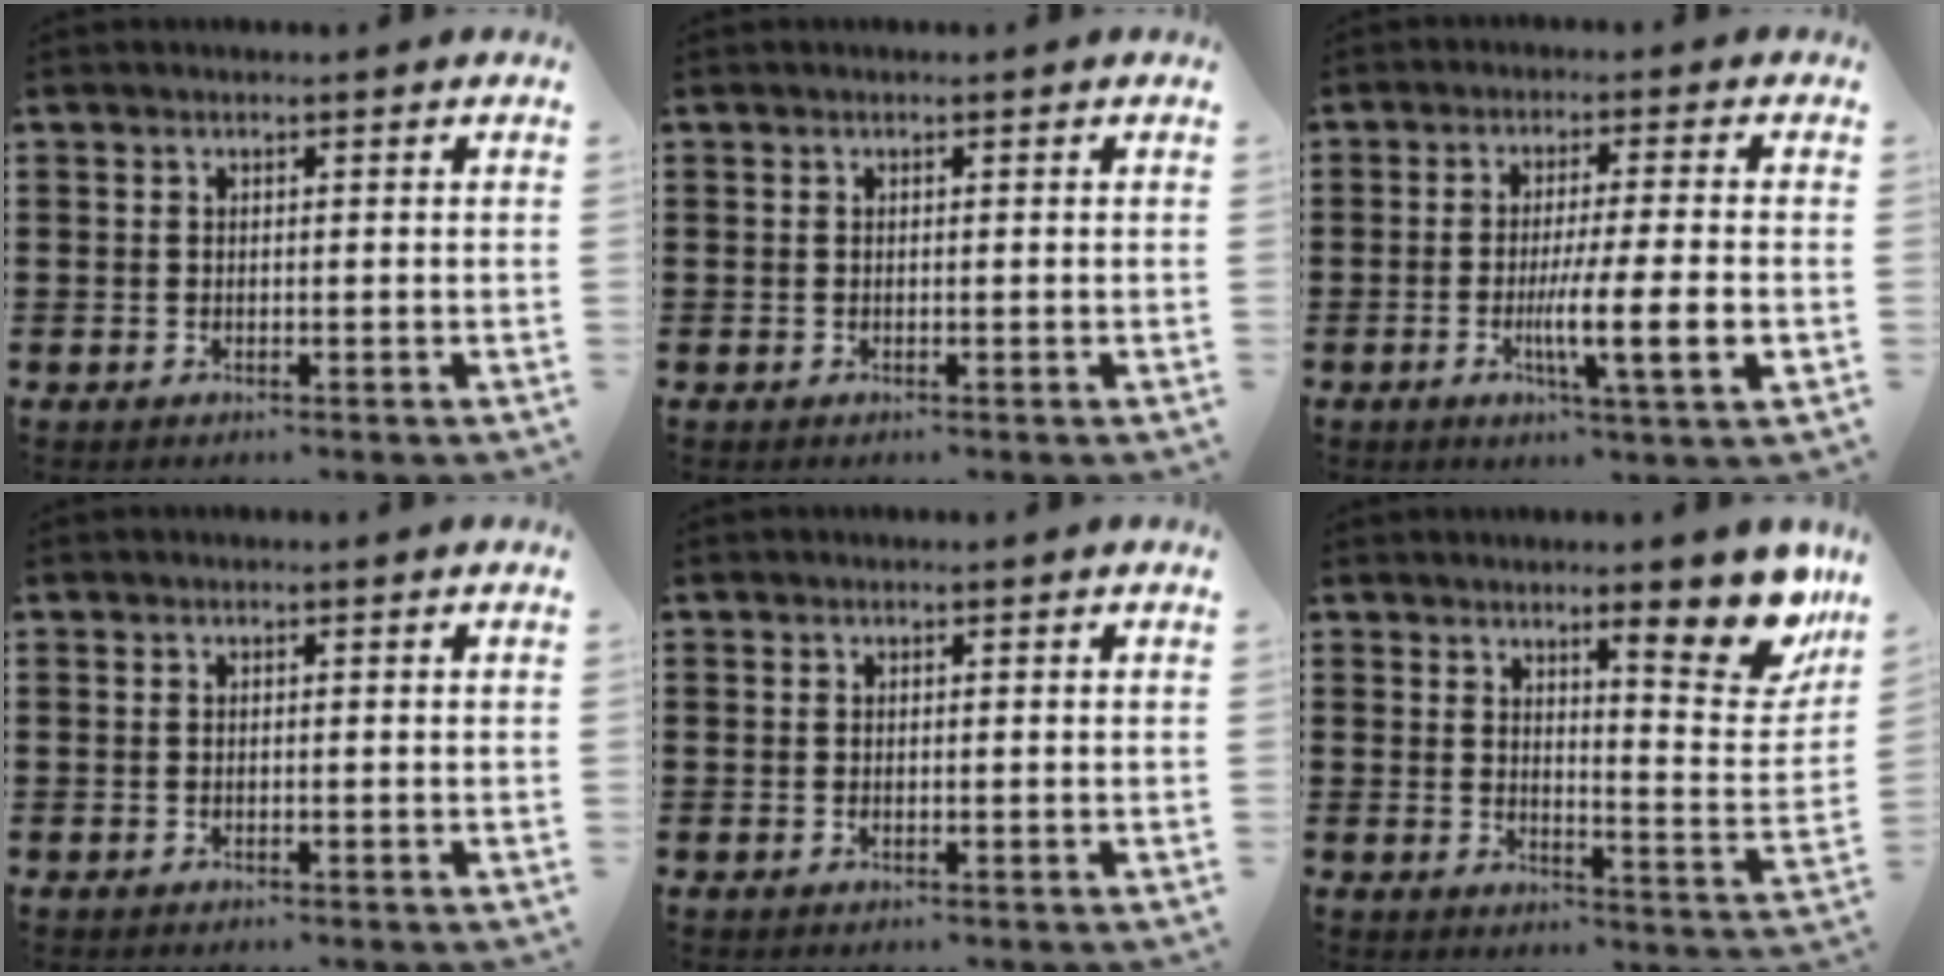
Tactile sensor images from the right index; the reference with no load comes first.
{"total": 0.0}
{"total": 8.4, "force": [-2.0, 0.2, 8.1], "torque": [-0.141, -0.017, -0.034]}
{"total": 0.0}
{"total": 0.0}
{"total": 11.2, "force": [8.2, 2.2, 7.4], "torque": [-0.100, -0.053, 0.132]}